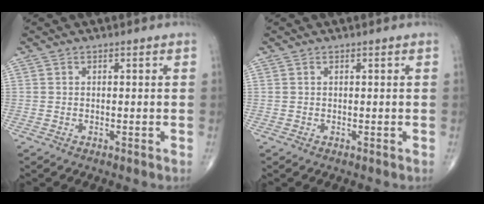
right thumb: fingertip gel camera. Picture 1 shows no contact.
{"total": 0.0}